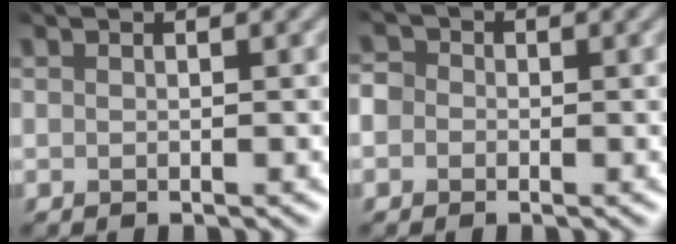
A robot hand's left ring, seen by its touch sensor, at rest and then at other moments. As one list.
[{"total": 3.0, "force": [-2.3, 0.1, -2.0], "torque": [0.013, -0.017, -0.029]}]